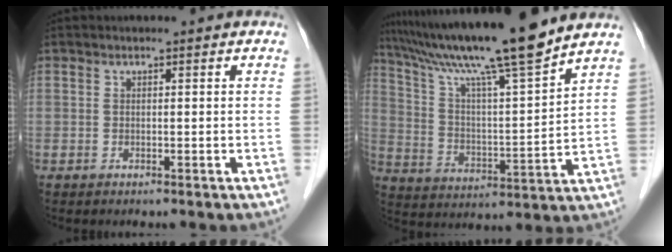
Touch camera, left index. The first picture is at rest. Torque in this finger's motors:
{"motor_torque": [0.78, -0.89, 0.97, 0.21]}